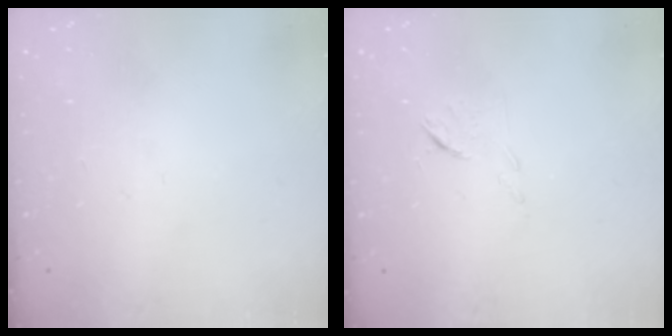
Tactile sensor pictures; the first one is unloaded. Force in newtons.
{"total": 6.0, "press": 6.0, "slide": 0.7}